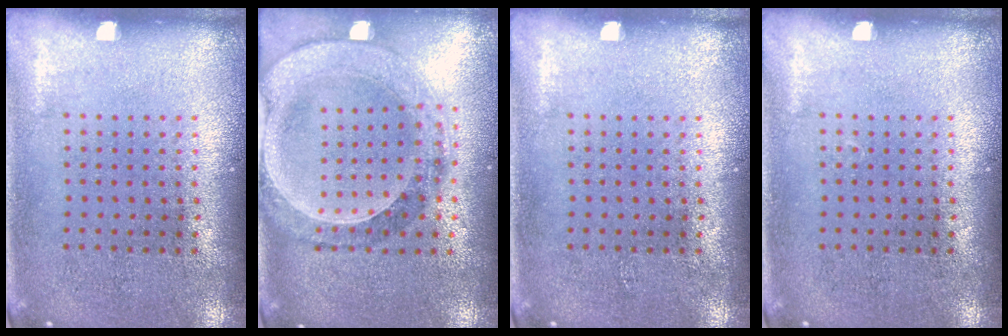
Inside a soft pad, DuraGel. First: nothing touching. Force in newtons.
{"total": 1.5, "press": 1.4, "slide": 0.3}
{"total": 0.0}
{"total": 0.0}